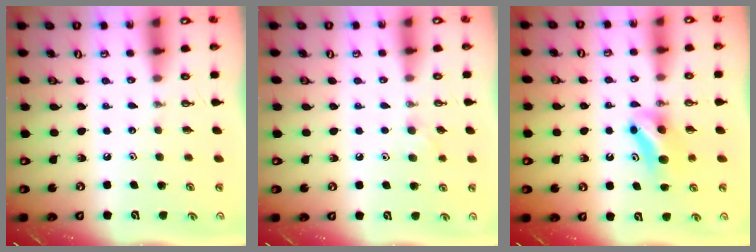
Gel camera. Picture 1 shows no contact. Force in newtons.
{"total": 6.7, "press": 5.8, "slide": 3.4}
{"total": 7.0, "press": 6.9, "slide": 0.8}